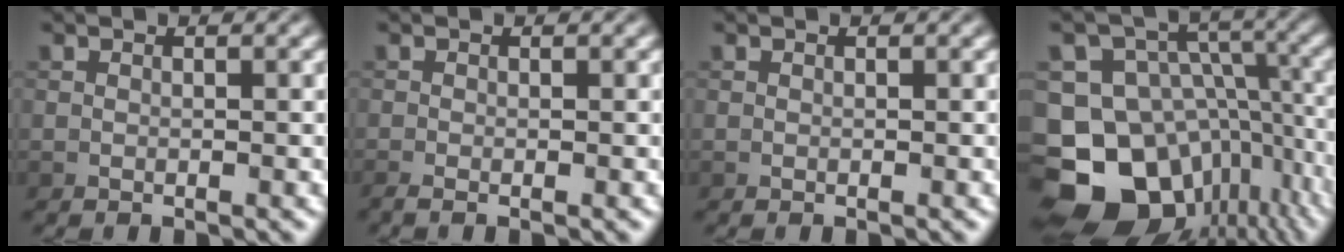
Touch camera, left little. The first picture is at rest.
{"total": 1.0, "force": [-0.6, 0.2, 0.8], "torque": [-0.017, -0.009, -0.015]}
{"total": 0.0}
{"total": 17.6, "force": [-8.6, 13.6, 6.9], "torque": [-0.168, -0.028, -0.121]}